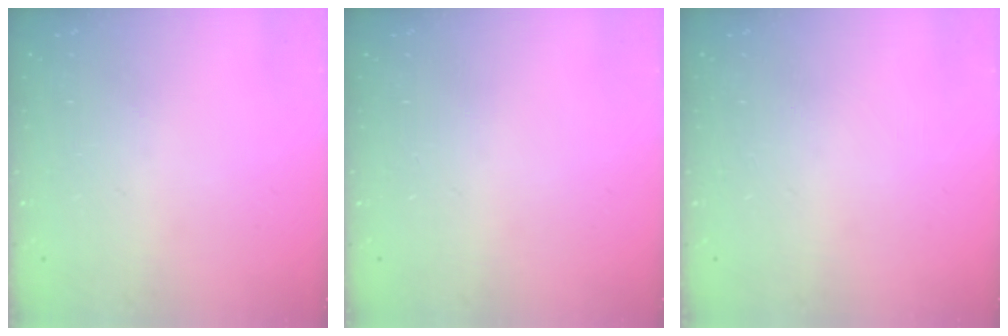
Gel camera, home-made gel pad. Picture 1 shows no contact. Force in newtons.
{"total": 0.0}
{"total": 0.0}